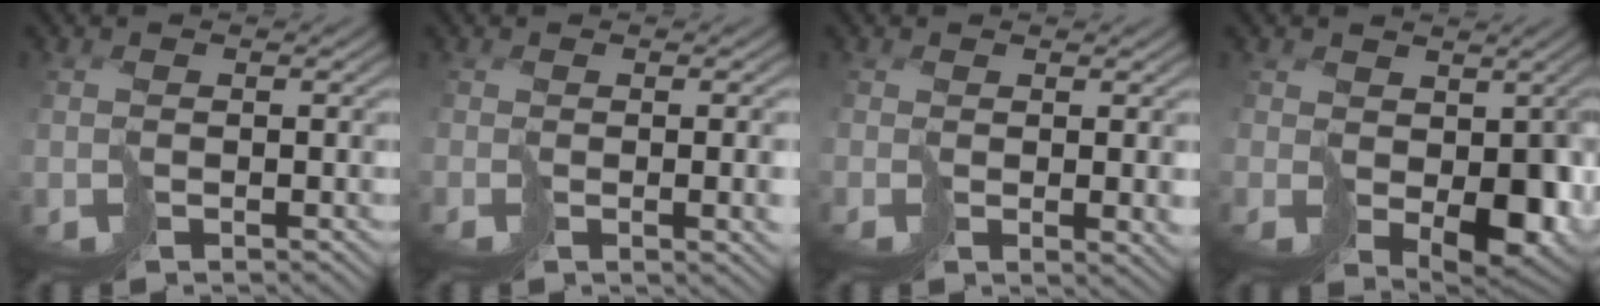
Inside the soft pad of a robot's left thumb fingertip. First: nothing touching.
{"total": 2.9, "force": [-0.5, 1.1, 2.6], "torque": [-0.031, -0.019, 0.014]}
{"total": 1.9, "force": [0.2, 1.0, 1.6], "torque": [-0.021, -0.017, 0.017]}
{"total": 5.8, "force": [0.3, 4.3, 3.8], "torque": [-0.060, -0.027, 0.014]}